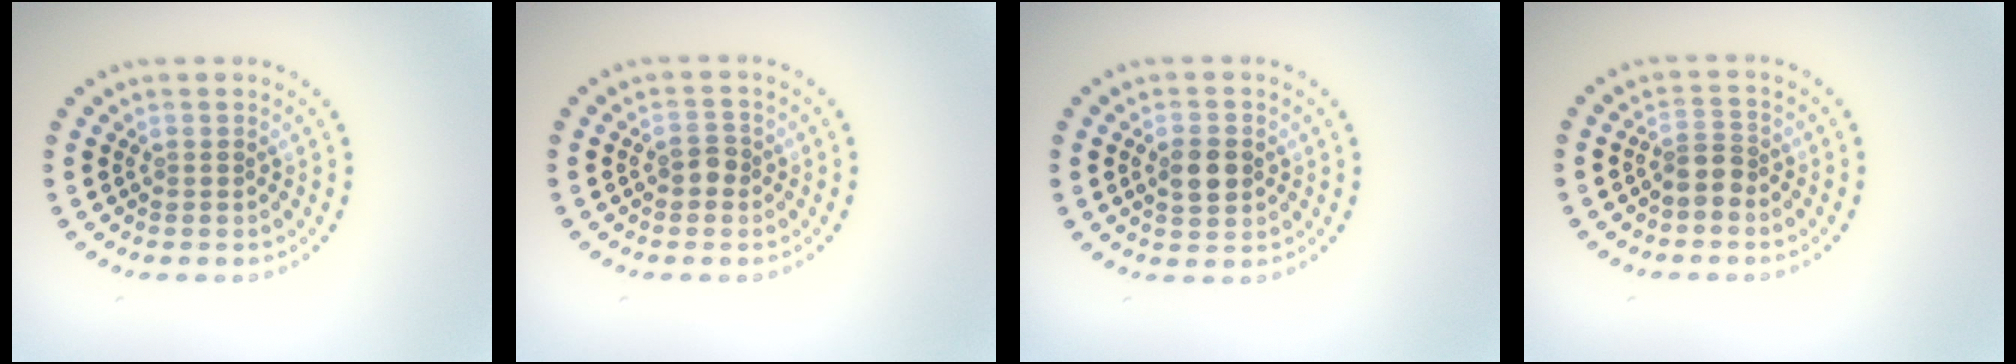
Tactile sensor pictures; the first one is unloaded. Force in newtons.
{"total": 1.5, "press": 1.4, "slide": 0.3}
{"total": 3.4, "press": 3.4, "slide": 0.2}
{"total": 2.1, "press": 1.6, "slide": 1.3}